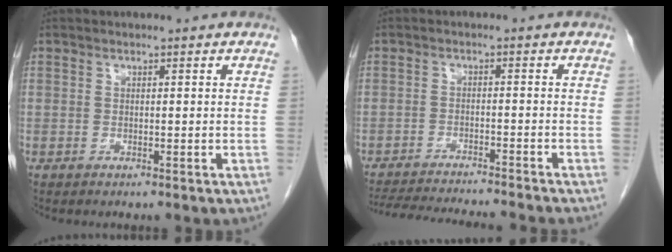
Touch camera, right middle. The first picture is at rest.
{"total": 13.8, "force": [-12.8, -0.2, 5.1], "torque": [-0.075, -0.020, -0.186]}